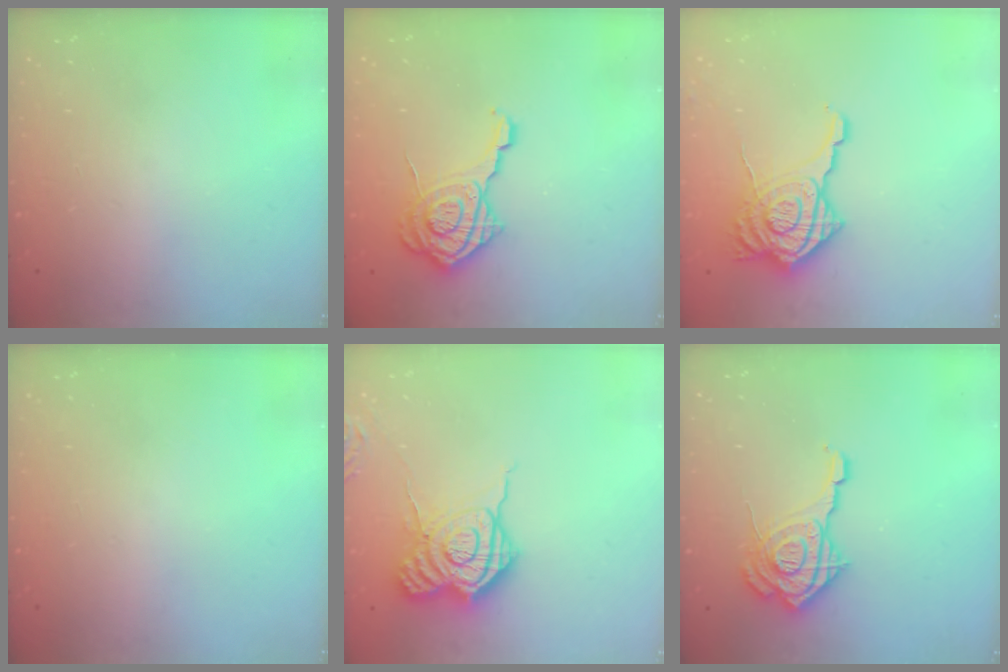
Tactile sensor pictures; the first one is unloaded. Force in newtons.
{"total": 14.0, "press": 14.0, "slide": 1.0}
{"total": 15.7, "press": 15.6, "slide": 1.6}
{"total": 0.0}
{"total": 15.9, "press": 15.9, "slide": 1.0}
{"total": 16.9, "press": 16.8, "slide": 1.7}